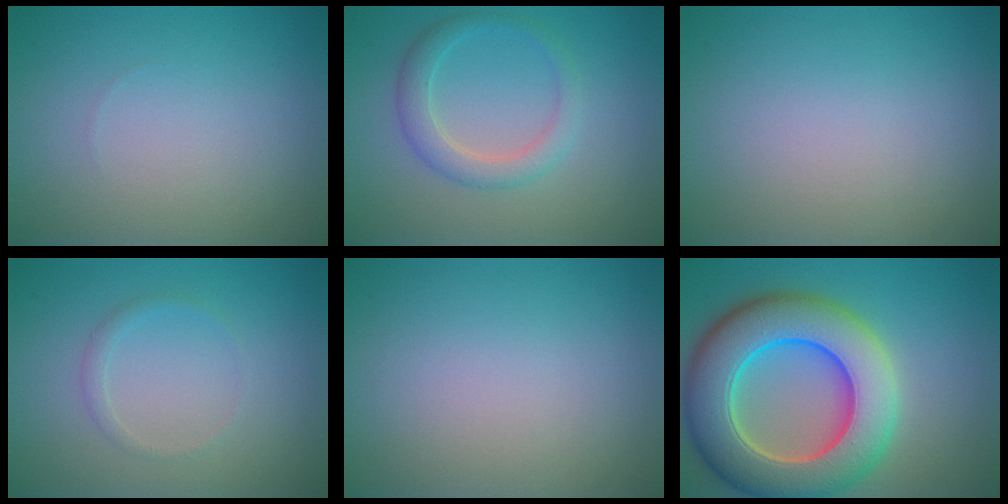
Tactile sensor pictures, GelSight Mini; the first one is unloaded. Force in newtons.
{"total": 2.7, "press": 2.7, "slide": 0.1}
{"total": 0.0}
{"total": 0.9, "press": 0.9, "slide": 0.0}
{"total": 0.0}
{"total": 12.3, "press": 12.2, "slide": 1.1}